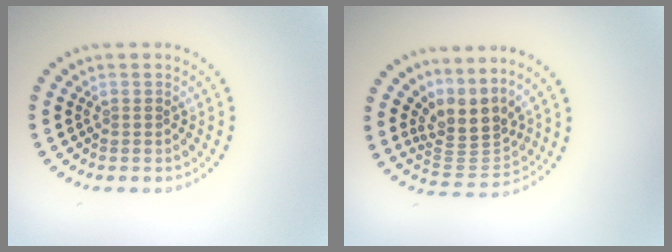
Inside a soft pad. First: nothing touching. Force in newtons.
{"total": 3.9, "press": 2.5, "slide": 3.0}